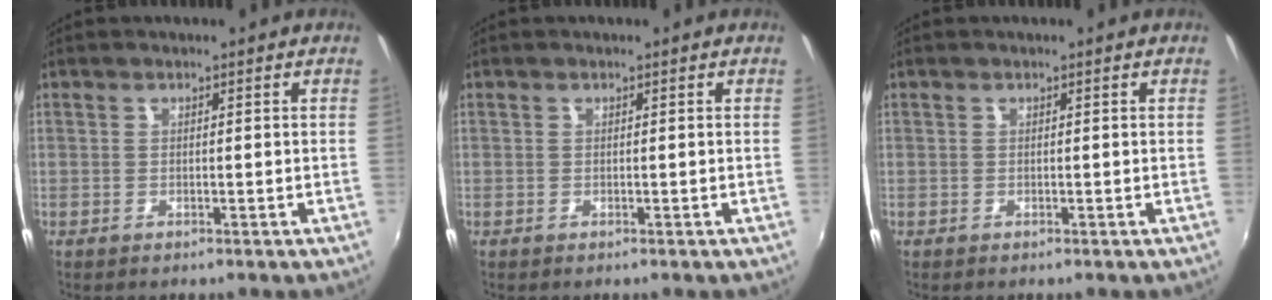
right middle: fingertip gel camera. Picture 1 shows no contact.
{"total": 0.0}
{"total": 0.0}